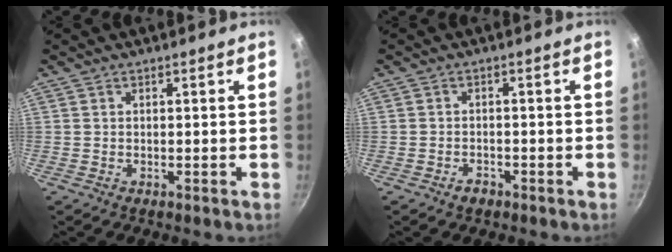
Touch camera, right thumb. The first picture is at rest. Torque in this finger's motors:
{"motor_torque": [-0.41, 0.21, -0.41, 0.04, 0.01]}